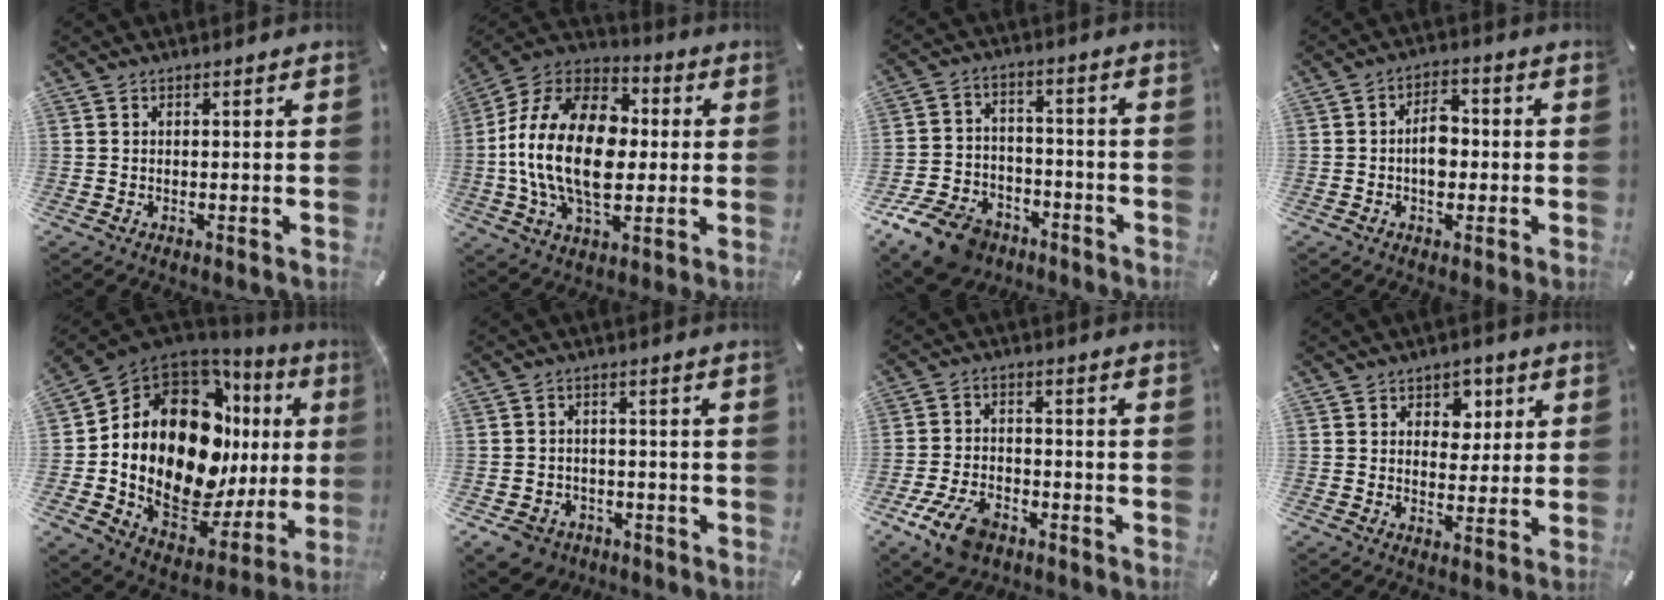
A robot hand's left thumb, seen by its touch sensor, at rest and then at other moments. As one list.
[{"total": 23.2, "force": [-1.6, 15.5, 17.1], "torque": [-0.351, 0.016, -0.026]}, {"total": 12.1, "force": [-8.5, 7.4, 4.6], "torque": [-0.086, 0.061, -0.152]}, {"total": 6.1, "force": [-0.8, 3.8, 4.6], "torque": [-0.068, 0.007, -0.016]}, {"total": 25.8, "force": [3.8, 15.1, 20.5], "torque": [-0.386, -0.072, 0.083]}, {"total": 5.6, "force": [-3.2, 4.4, 1.4], "torque": [-0.042, 0.020, -0.061]}, {"total": 9.4, "force": [-5.3, 5.5, 5.5], "torque": [-0.116, 0.022, -0.096]}, {"total": 5.2, "force": [1.8, 4.4, 2.2], "torque": [-0.008, -0.006, 0.022]}]